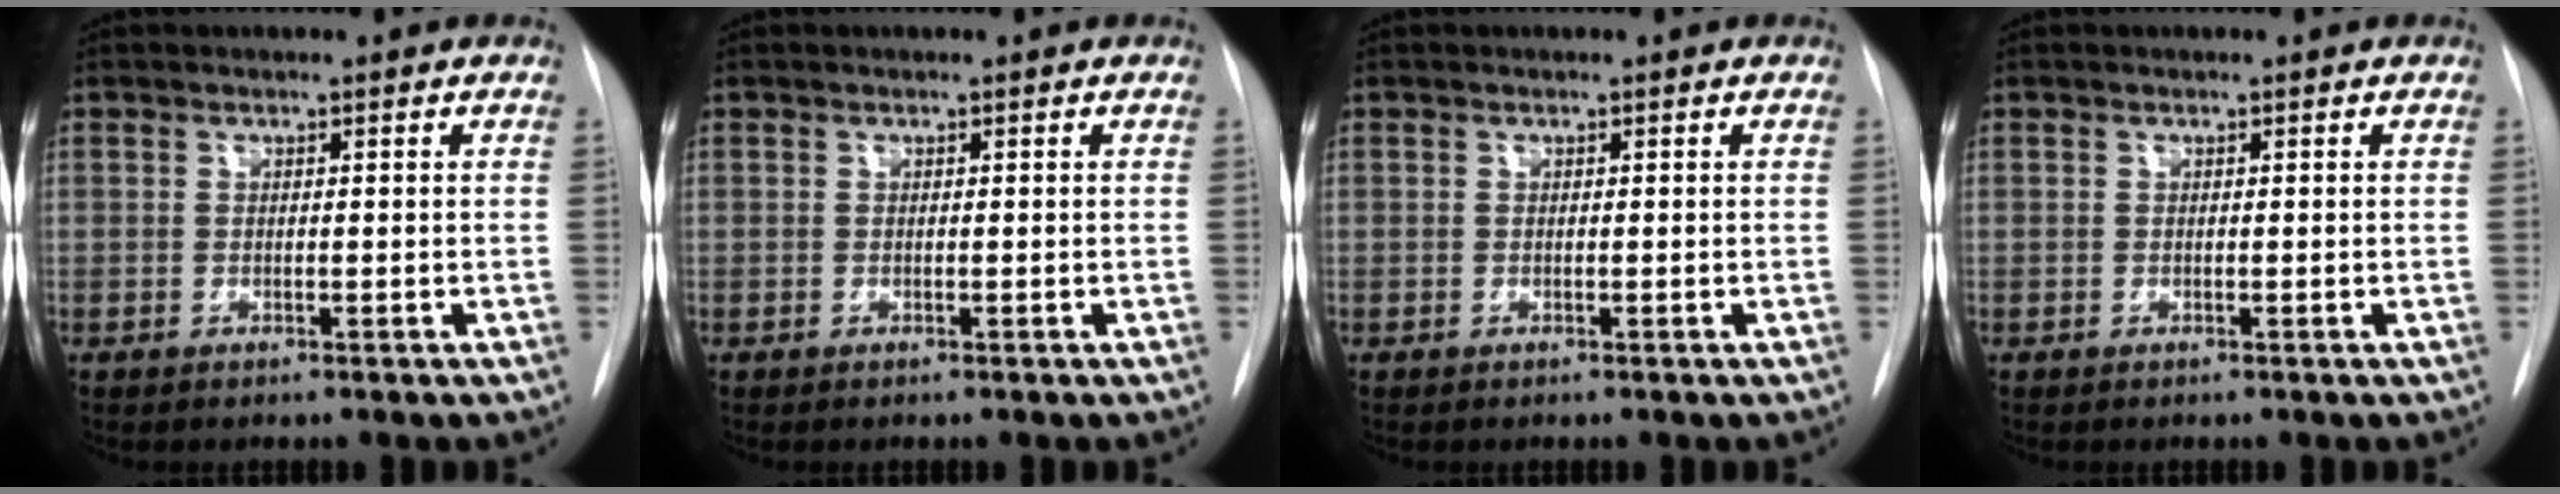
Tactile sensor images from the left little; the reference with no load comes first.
{"total": 0.0}
{"total": 0.0}
{"total": 0.0}